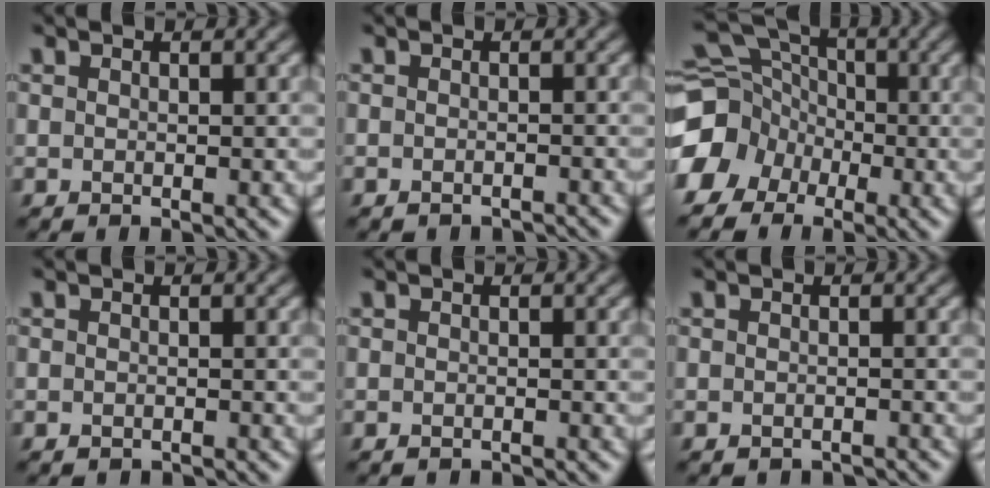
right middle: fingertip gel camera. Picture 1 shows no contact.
{"total": 1.9, "force": [-1.8, 0.2, 0.4], "torque": [0.000, -0.003, -0.025]}
{"total": 9.7, "force": [-3.8, 8.2, 3.5], "torque": [-0.086, -0.013, -0.081]}
{"total": 1.1, "force": [-1.1, 0.3, 0.3], "torque": [-0.002, -0.006, -0.017]}
{"total": 1.5, "force": [-1.4, 0.2, 0.4], "torque": [-0.001, -0.004, -0.021]}
{"total": 1.6, "force": [-1.6, 0.3, 0.3], "torque": [0.001, -0.003, -0.021]}